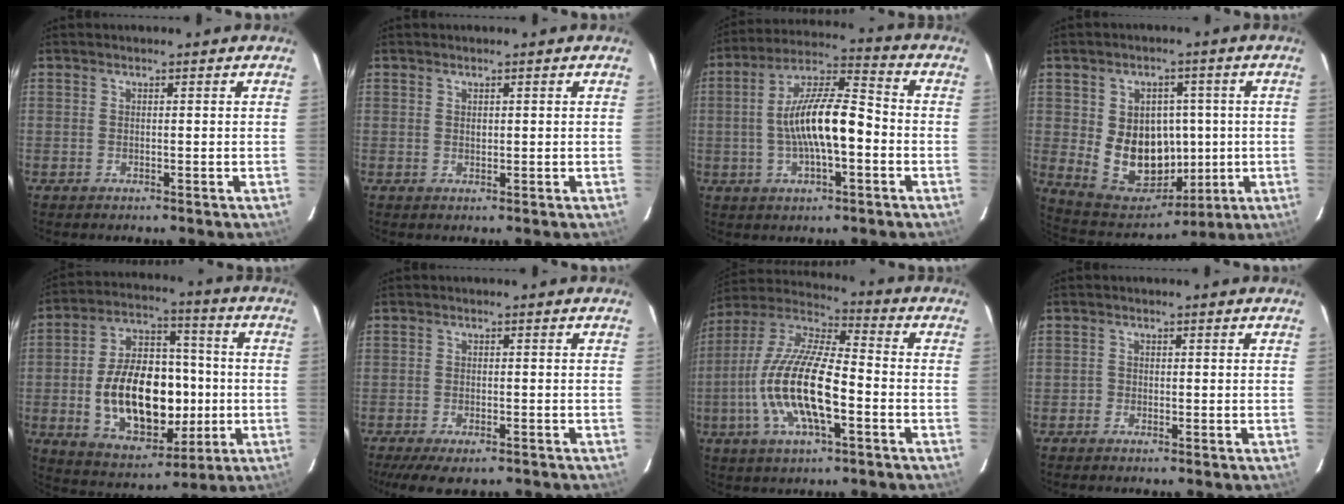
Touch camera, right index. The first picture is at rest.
{"total": 0.5, "force": [0.3, 0.4, 0.2], "torque": [-0.003, 0.002, 0.006]}
{"total": 13.3, "force": [-2.3, 3.9, 12.5], "torque": [-0.231, 0.014, -0.042]}
{"total": 14.2, "force": [-0.5, 11.7, 8.0], "torque": [-0.164, 0.006, 0.020]}
{"total": 20.0, "force": [-2.6, 12.2, 15.6], "torque": [-0.292, 0.023, -0.023]}
{"total": 9.2, "force": [-7.0, 2.9, 5.1], "torque": [-0.117, -0.030, -0.112]}
{"total": 17.7, "force": [-4.7, 5.5, 16.2], "torque": [-0.327, -0.006, -0.096]}
{"total": 1.2, "force": [-0.8, 0.8, -0.1], "torque": [-0.001, 0.002, -0.017]}